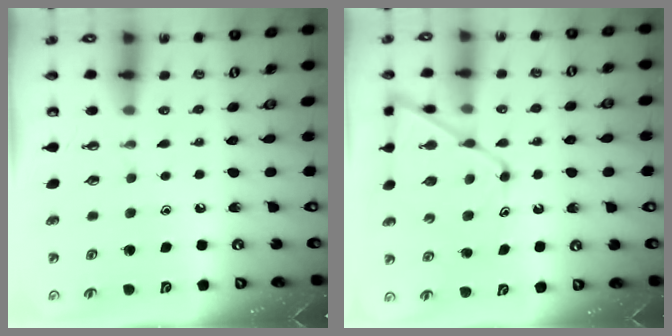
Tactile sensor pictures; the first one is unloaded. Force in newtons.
{"total": 12.3, "press": 12.3, "slide": 1.1}